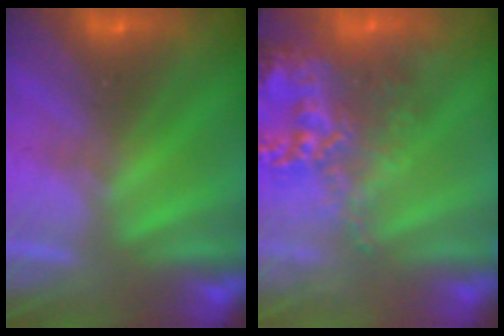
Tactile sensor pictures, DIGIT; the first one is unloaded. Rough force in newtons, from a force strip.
{"total": 8.6}